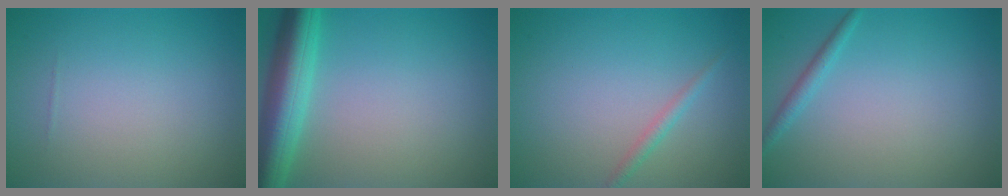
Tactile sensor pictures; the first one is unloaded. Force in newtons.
{"total": 6.6, "press": 6.6, "slide": 0.3}
{"total": 1.1, "press": 1.1, "slide": 0.1}
{"total": 1.2, "press": 1.2, "slide": 0.0}